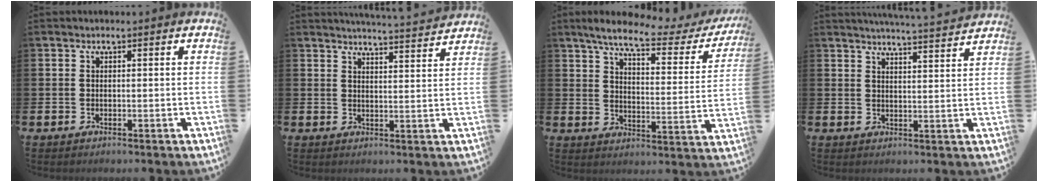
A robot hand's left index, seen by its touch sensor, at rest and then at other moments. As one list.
[{"total": 4.3, "force": [4.2, -0.6, 0.4], "torque": [-0.008, -0.035, 0.071]}, {"total": 7.4, "force": [6.0, 1.5, 3.9], "torque": [-0.094, -0.033, 0.096]}, {"total": 4.4, "force": [4.3, -0.8, 0.5], "torque": [-0.012, -0.034, 0.072]}]